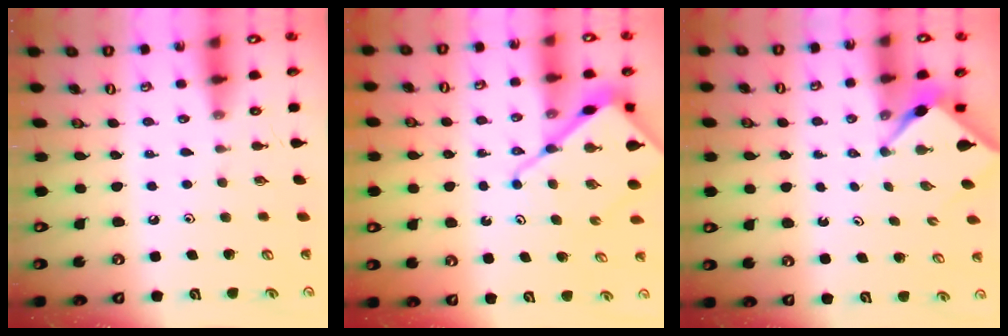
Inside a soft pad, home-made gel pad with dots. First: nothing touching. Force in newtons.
{"total": 12.2, "press": 12.1, "slide": 1.4}
{"total": 3.0, "press": 3.0, "slide": 0.3}